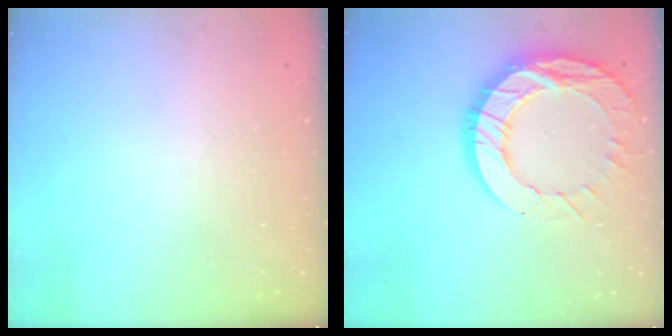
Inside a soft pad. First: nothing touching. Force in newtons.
{"total": 16.0, "press": 15.9, "slide": 1.3}